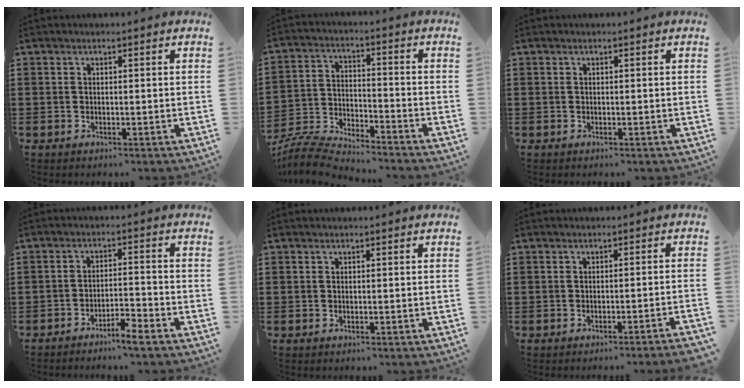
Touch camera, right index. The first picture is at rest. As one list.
[{"total": 6.6, "force": [-6.5, 0.2, 1.0], "torque": [-0.039, -0.003, -0.134]}, {"total": 0.0}, {"total": 3.7, "force": [-3.4, 0.0, 1.4], "torque": [-0.028, 0.004, -0.066]}, {"total": 0.0}, {"total": 1.9, "force": [-1.5, -0.6, 0.9], "torque": [-0.016, -0.005, -0.029]}]